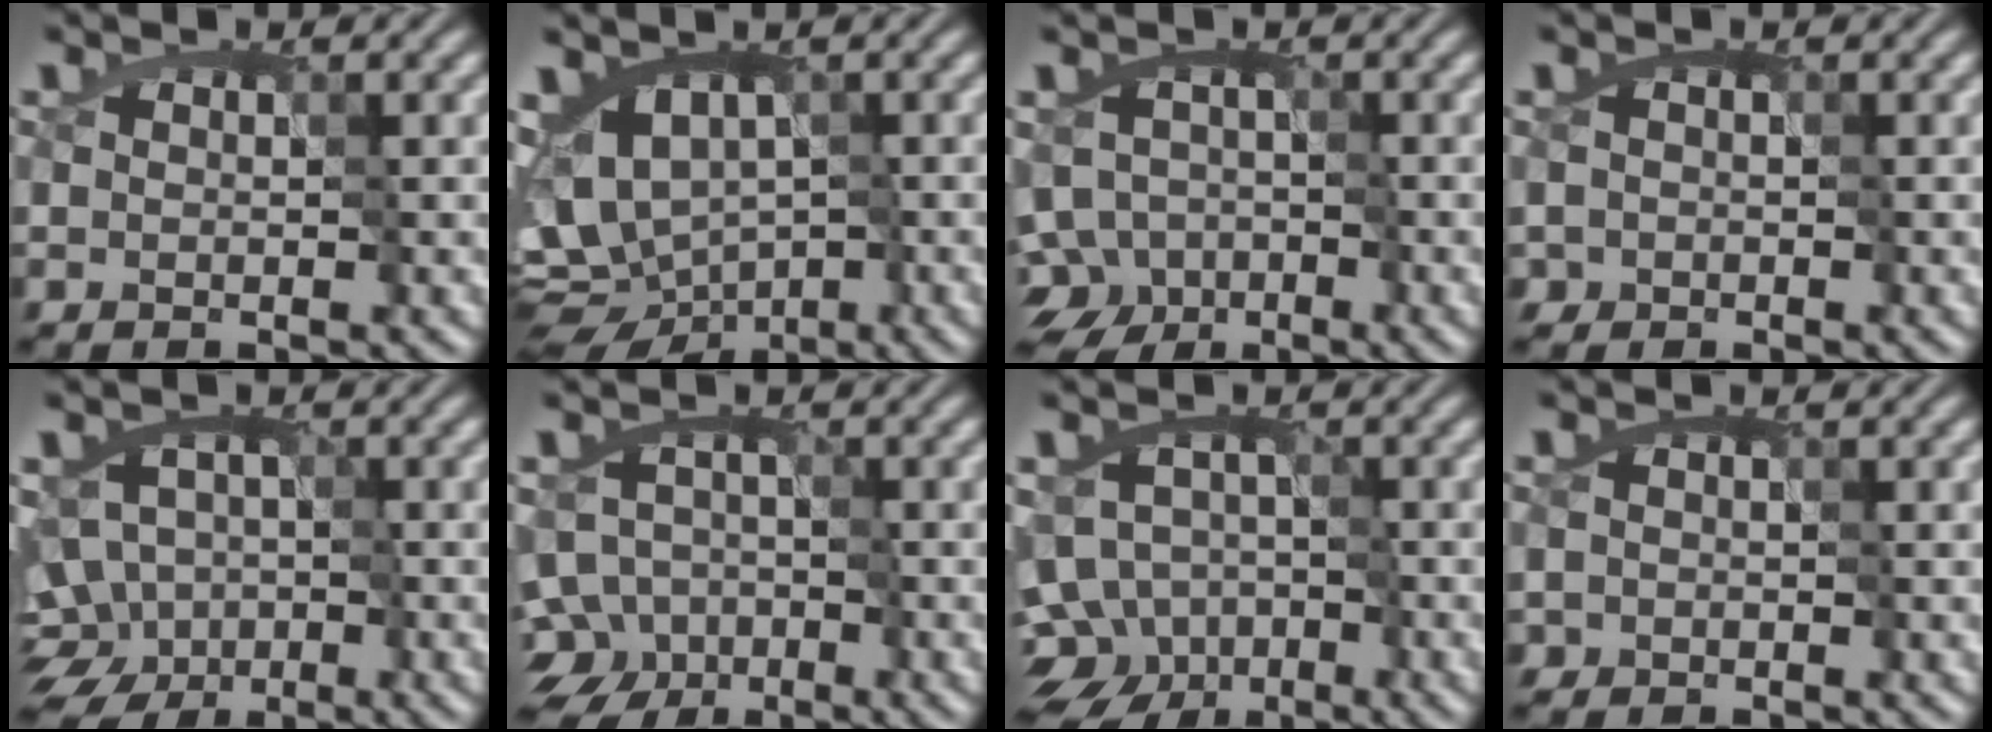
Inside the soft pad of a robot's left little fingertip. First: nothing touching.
{"total": 6.9, "force": [-1.5, 5.0, 4.5], "torque": [-0.052, -0.007, -0.005]}
{"total": 5.8, "force": [-2.6, 4.5, 2.5], "torque": [-0.020, -0.011, -0.052]}
{"total": 1.1, "force": [-0.4, 0.9, 0.2], "torque": [-0.004, 0.003, -0.008]}
{"total": 9.3, "force": [-3.7, 7.4, 4.2], "torque": [-0.047, 0.003, -0.088]}
{"total": 6.6, "force": [-2.9, 5.2, 2.6], "torque": [-0.018, -0.007, -0.066]}
{"total": 8.3, "force": [-3.9, 6.3, 3.6], "torque": [-0.027, 0.003, -0.080]}
{"total": 0.6, "force": [-0.3, 0.5, 0.1], "torque": [0.001, 0.001, -0.007]}